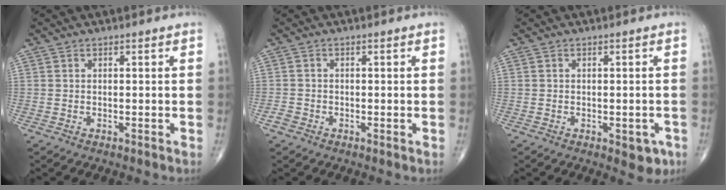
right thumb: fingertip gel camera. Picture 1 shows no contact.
{"total": 1.3, "force": [-0.7, 0.9, 0.5], "torque": [-0.008, 0.000, -0.017]}
{"total": 3.9, "force": [-1.5, 2.0, 3.0], "torque": [-0.015, -0.001, -0.014]}